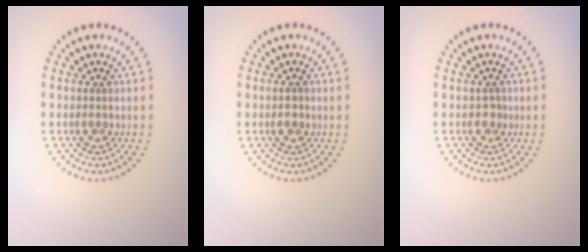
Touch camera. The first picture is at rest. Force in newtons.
{"total": 0.9, "press": 0.9, "slide": 0.1}
{"total": 0.9, "press": 0.6, "slide": 0.7}